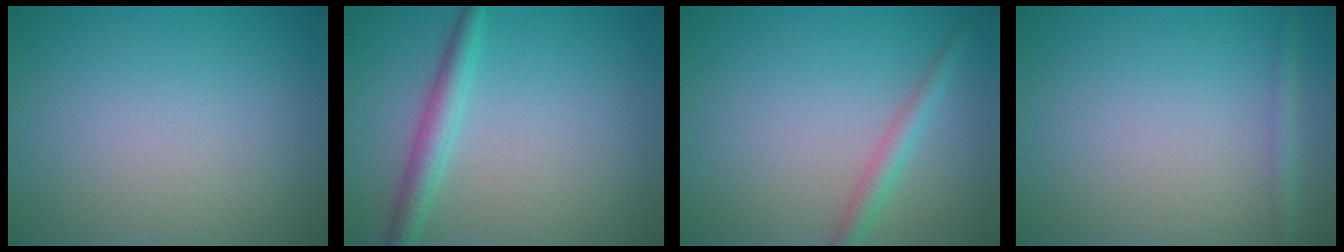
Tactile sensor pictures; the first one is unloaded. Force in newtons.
{"total": 2.7, "press": 2.7, "slide": 0.1}
{"total": 1.9, "press": 1.9, "slide": 0.0}
{"total": 1.3, "press": 1.3, "slide": 0.1}